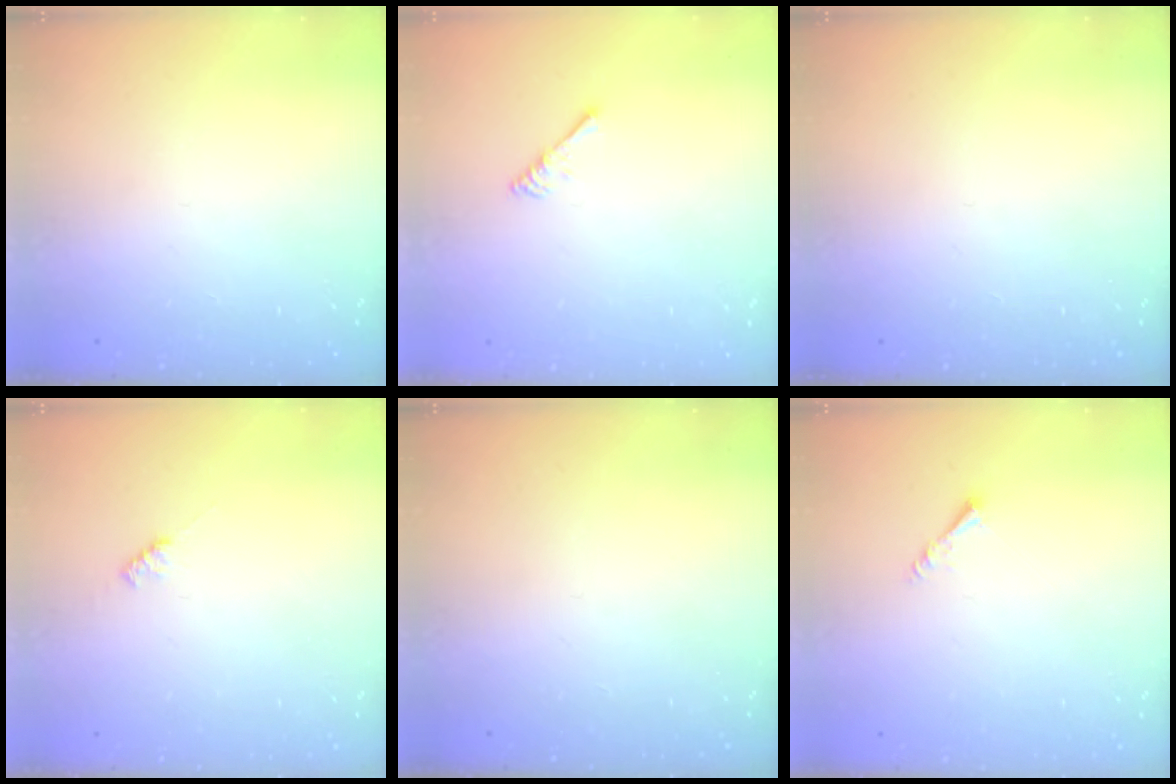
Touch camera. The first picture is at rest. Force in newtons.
{"total": 2.5, "press": 2.5, "slide": 0.4}
{"total": 0.0}
{"total": 2.2, "press": 2.2, "slide": 0.4}
{"total": 0.0}
{"total": 1.6, "press": 1.6, "slide": 0.3}